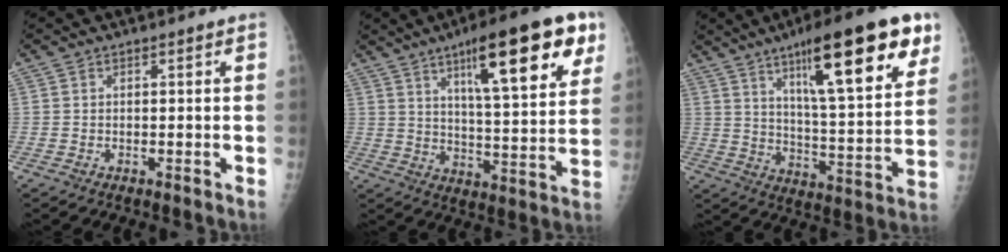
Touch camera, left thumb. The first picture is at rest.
{"total": 22.1, "force": [11.2, 5.4, 18.2], "torque": [-0.235, -0.028, 0.166]}
{"total": 24.8, "force": [12.9, 5.8, 20.3], "torque": [-0.277, -0.033, 0.202]}